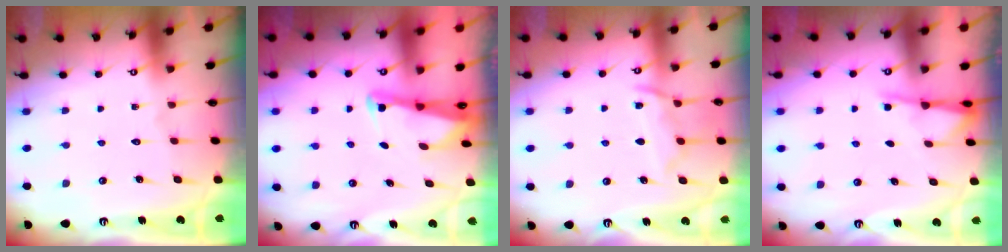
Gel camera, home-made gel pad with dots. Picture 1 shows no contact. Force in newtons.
{"total": 2.6, "press": 2.6, "slide": 0.2}
{"total": 10.2, "press": 10.1, "slide": 1.1}
{"total": 2.0, "press": 2.0, "slide": 0.4}